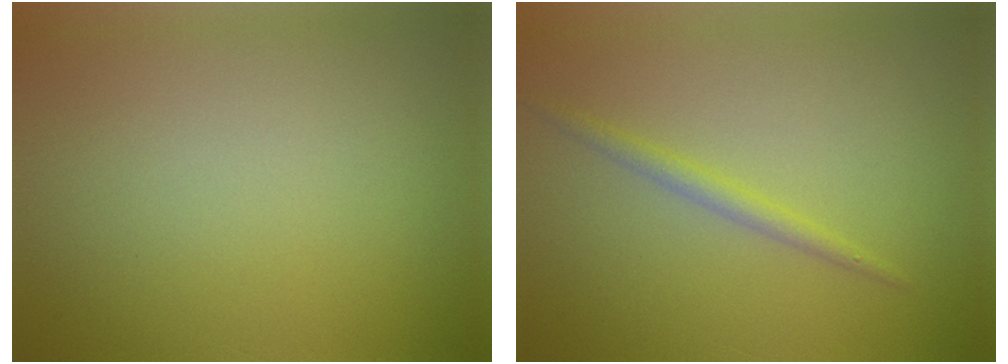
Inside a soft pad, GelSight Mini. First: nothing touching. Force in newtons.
{"total": 1.4, "press": 1.4, "slide": 0.1}